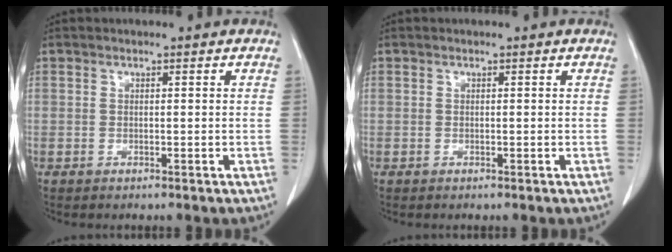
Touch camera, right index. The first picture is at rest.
{"total": 0.0}